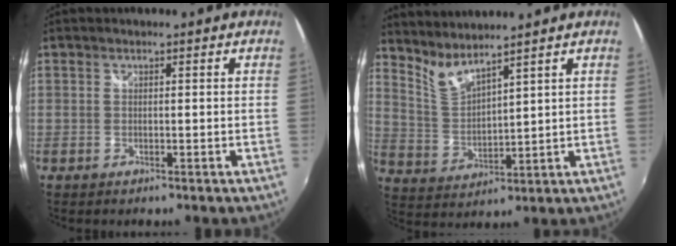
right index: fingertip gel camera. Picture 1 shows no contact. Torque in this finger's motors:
{"motor_torque": [-0.17, 0.33, -0.02, 0.00]}